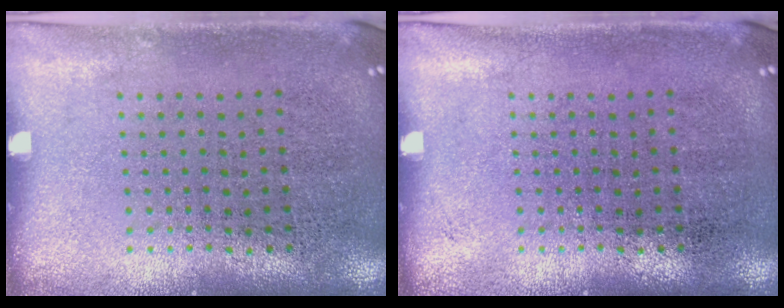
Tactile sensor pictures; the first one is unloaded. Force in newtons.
{"total": 0.0}